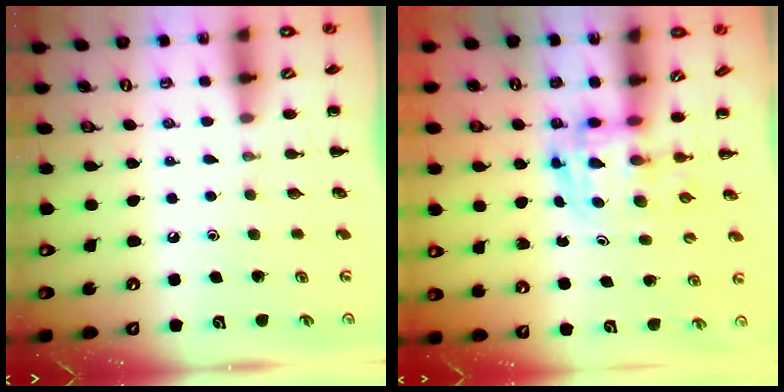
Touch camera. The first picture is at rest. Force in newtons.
{"total": 3.6, "press": 3.6, "slide": 0.6}